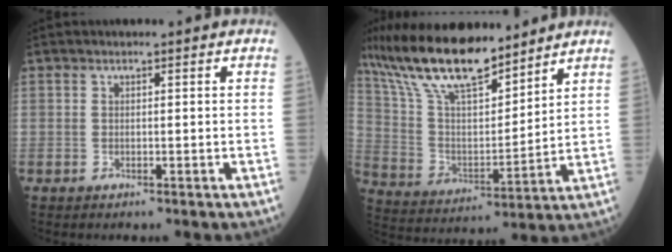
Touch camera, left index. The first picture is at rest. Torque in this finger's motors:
{"motor_torque": [0.69, -0.84, 0.95, 0.21]}